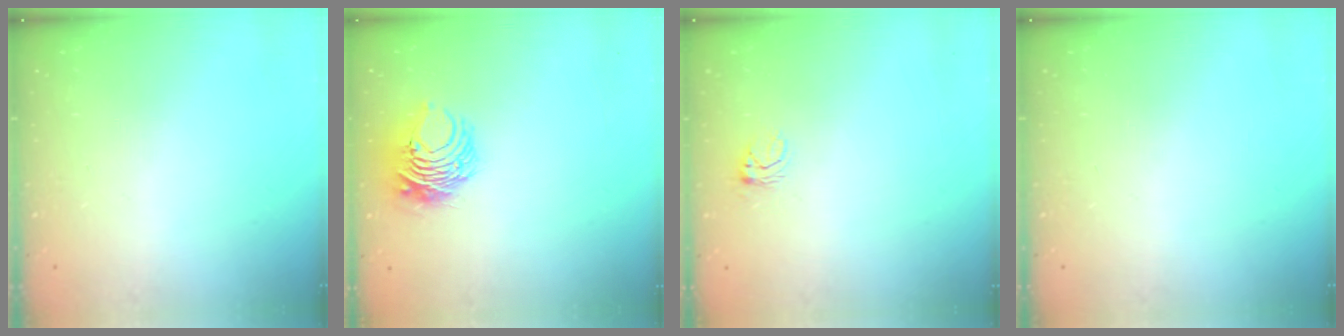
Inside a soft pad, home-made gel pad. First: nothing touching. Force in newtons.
{"total": 9.8, "press": 9.7, "slide": 0.9}
{"total": 3.9, "press": 3.9, "slide": 0.5}
{"total": 0.0}